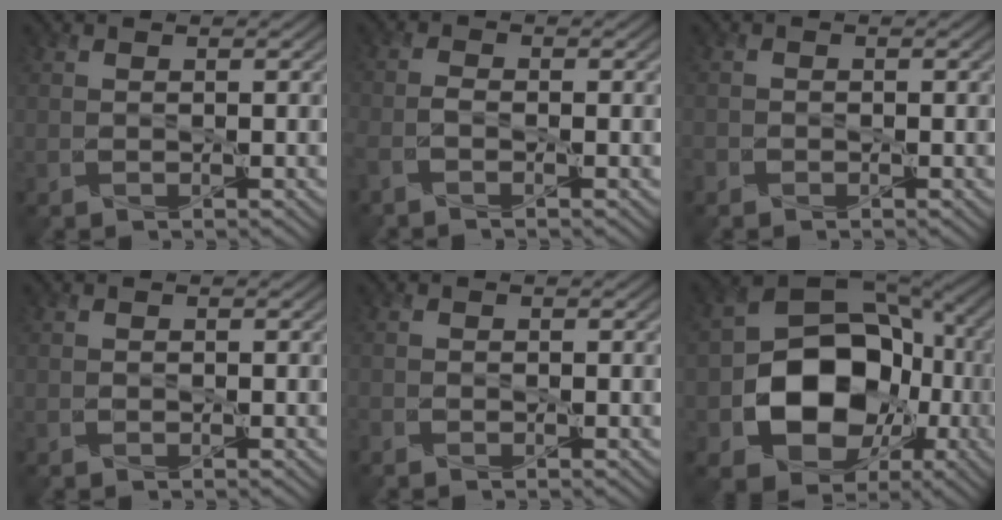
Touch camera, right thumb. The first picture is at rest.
{"total": 1.9, "force": [-1.3, 0.4, 1.4], "torque": [-0.036, 0.000, -0.033]}
{"total": 0.9, "force": [-0.7, 0.5, 0.1], "torque": [-0.005, -0.001, -0.016]}
{"total": 0.0}
{"total": 0.8, "force": [-0.6, 0.3, 0.4], "torque": [-0.010, 0.000, -0.012]}
{"total": 15.2, "force": [-3.4, 11.4, 9.4], "torque": [-0.167, -0.029, -0.059]}